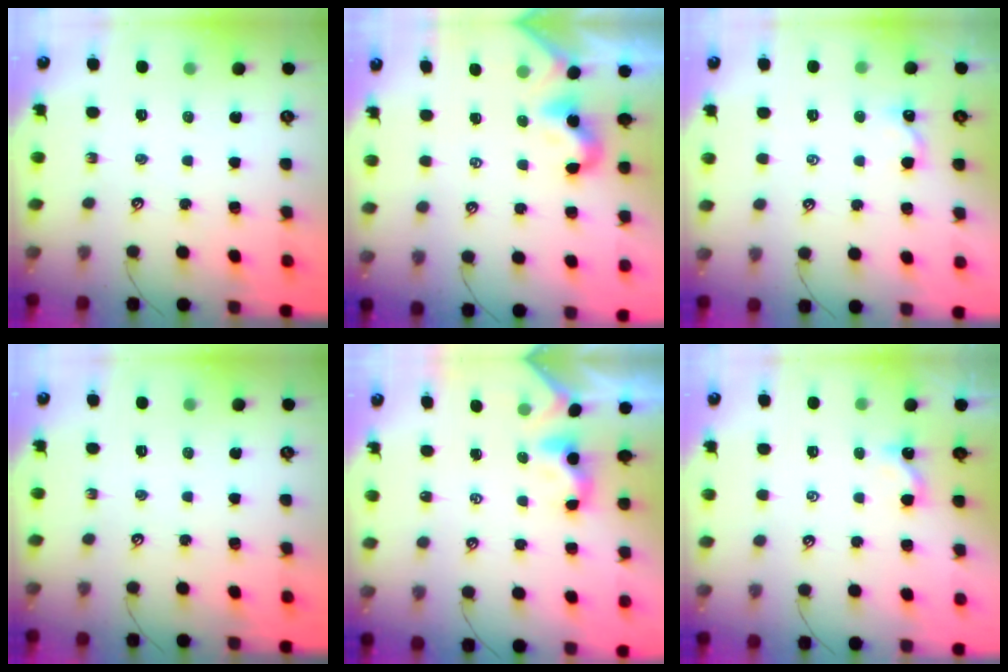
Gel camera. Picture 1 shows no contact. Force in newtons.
{"total": 0.0}
{"total": 2.1, "press": 2.1, "slide": 0.3}
{"total": 0.0}
{"total": 0.6, "press": 0.4, "slide": 0.3}
{"total": 2.5, "press": 2.5, "slide": 0.1}